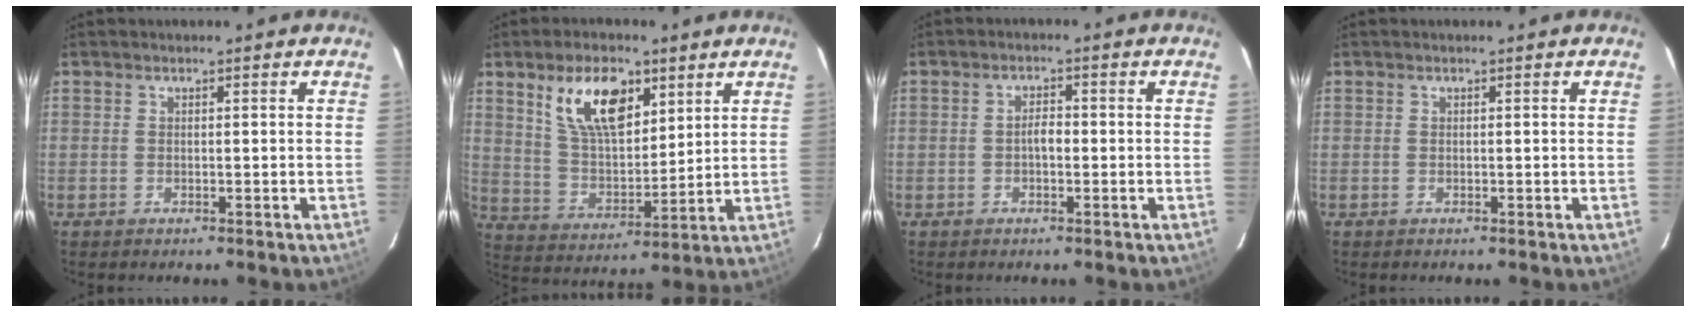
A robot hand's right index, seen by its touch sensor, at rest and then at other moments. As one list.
[{"total": 13.8, "force": [7.3, 6.7, 9.6], "torque": [-0.166, 0.012, 0.144]}, {"total": 2.1, "force": [-0.5, 1.1, 1.7], "torque": [-0.032, 0.008, -0.010]}, {"total": 0.0}]